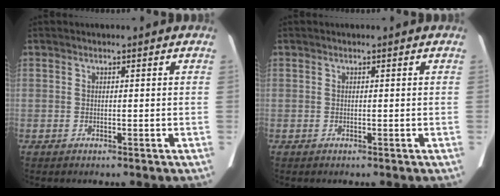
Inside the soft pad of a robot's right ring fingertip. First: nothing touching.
{"total": 0.0}